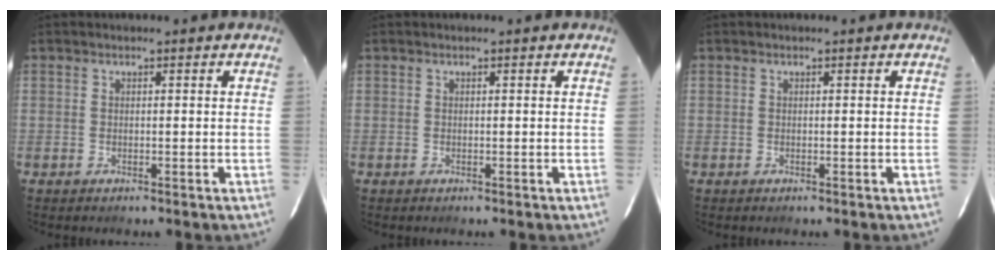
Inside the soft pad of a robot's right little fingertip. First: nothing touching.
{"total": 0.0}
{"total": 0.0}